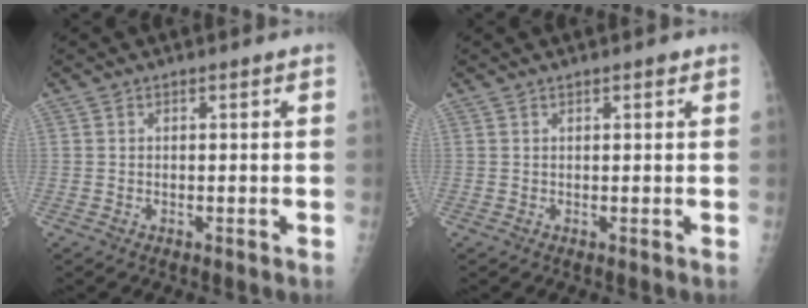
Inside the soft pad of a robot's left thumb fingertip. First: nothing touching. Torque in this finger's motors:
{"motor_torque": [-0.04, -0.03, 0.19, 0.07, -0.02]}